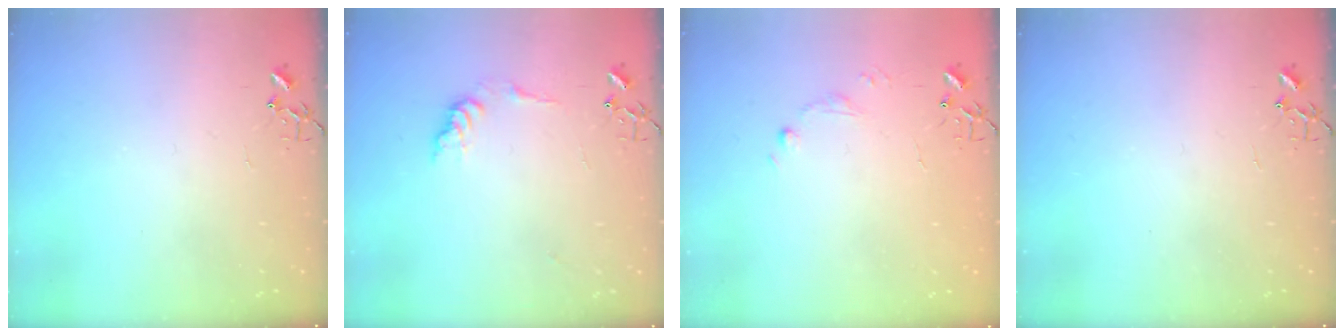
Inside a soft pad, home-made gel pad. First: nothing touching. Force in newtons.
{"total": 8.4, "press": 8.4, "slide": 0.4}
{"total": 5.1, "press": 5.0, "slide": 0.8}
{"total": 0.0}